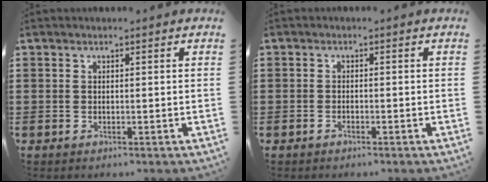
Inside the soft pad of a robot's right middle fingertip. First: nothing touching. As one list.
[{"total": 1.0, "force": [-0.9, 0.5, 0.2], "torque": [-0.005, 0.001, -0.019]}]